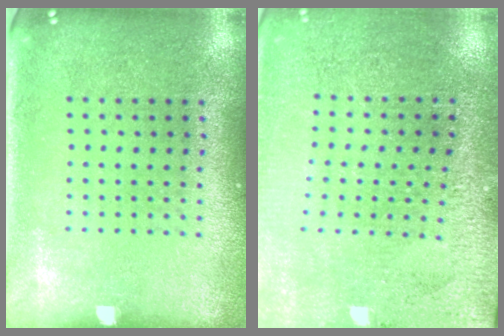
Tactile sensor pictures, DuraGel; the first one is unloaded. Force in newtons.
{"total": 2.8, "press": 2.8, "slide": 0.2}